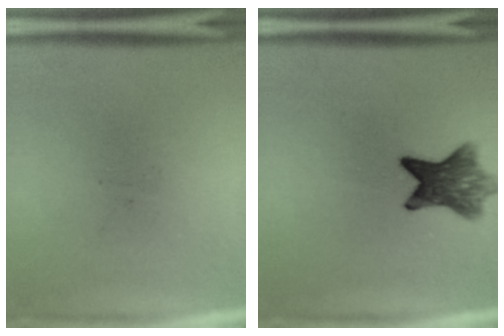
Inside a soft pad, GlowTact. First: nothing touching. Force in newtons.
{"total": 7.6}